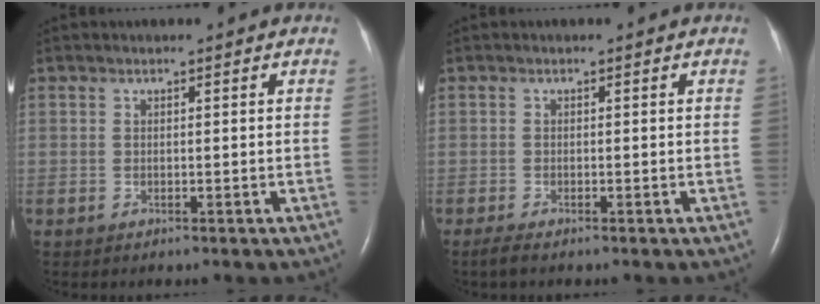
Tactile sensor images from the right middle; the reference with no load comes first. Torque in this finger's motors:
{"motor_torque": [0.17, -0.14, -0.02, 0.00]}